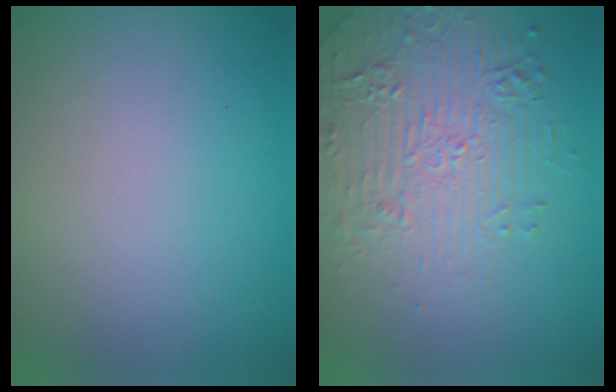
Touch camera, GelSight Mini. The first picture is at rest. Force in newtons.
{"total": 4.9, "press": 3.7, "slide": 3.2}